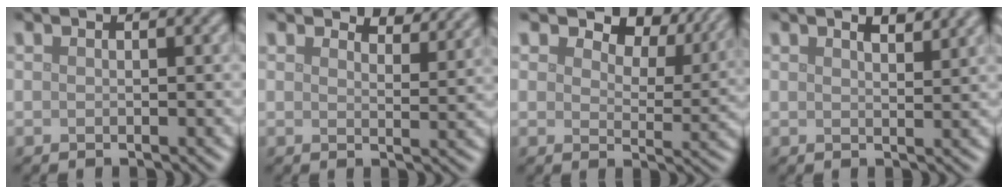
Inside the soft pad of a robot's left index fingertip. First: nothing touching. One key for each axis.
{"total": 3.8, "fx": 3.6, "fy": 0.6, "fz": 0.9, "tx": -0.023, "ty": -0.003, "tz": 0.046}
{"total": 7.6, "fx": 5.3, "fy": 3.8, "fz": 3.8, "tx": -0.060, "ty": -0.004, "tz": 0.075}
{"total": 2.5, "fx": 1.9, "fy": 0.7, "fz": 1.6, "tx": -0.016, "ty": 0.002, "tz": 0.026}